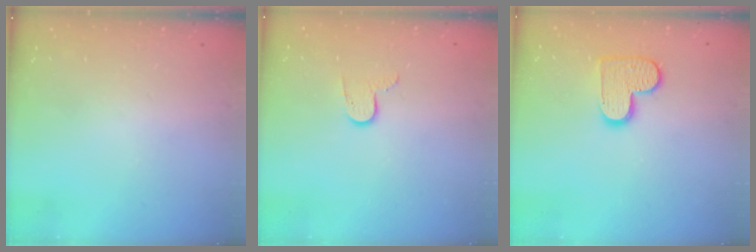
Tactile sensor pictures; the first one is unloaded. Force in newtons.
{"total": 6.3, "press": 6.3, "slide": 0.5}
{"total": 10.5, "press": 10.5, "slide": 0.5}